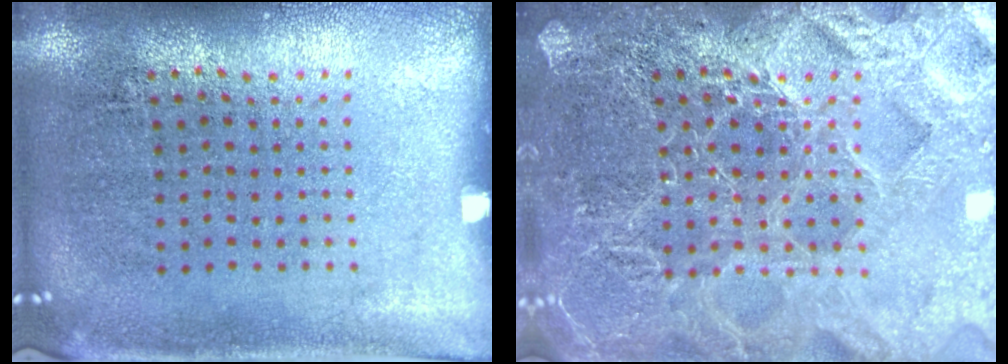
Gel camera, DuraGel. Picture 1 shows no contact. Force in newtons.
{"total": 6.2, "press": 6.2, "slide": 0.8}